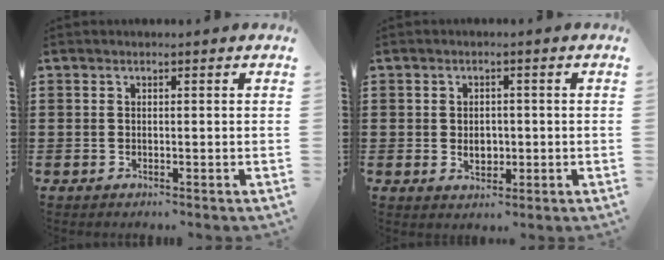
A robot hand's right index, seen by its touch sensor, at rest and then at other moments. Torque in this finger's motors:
{"motor_torque": [1.24, 0.90, 0.08, 0.02]}